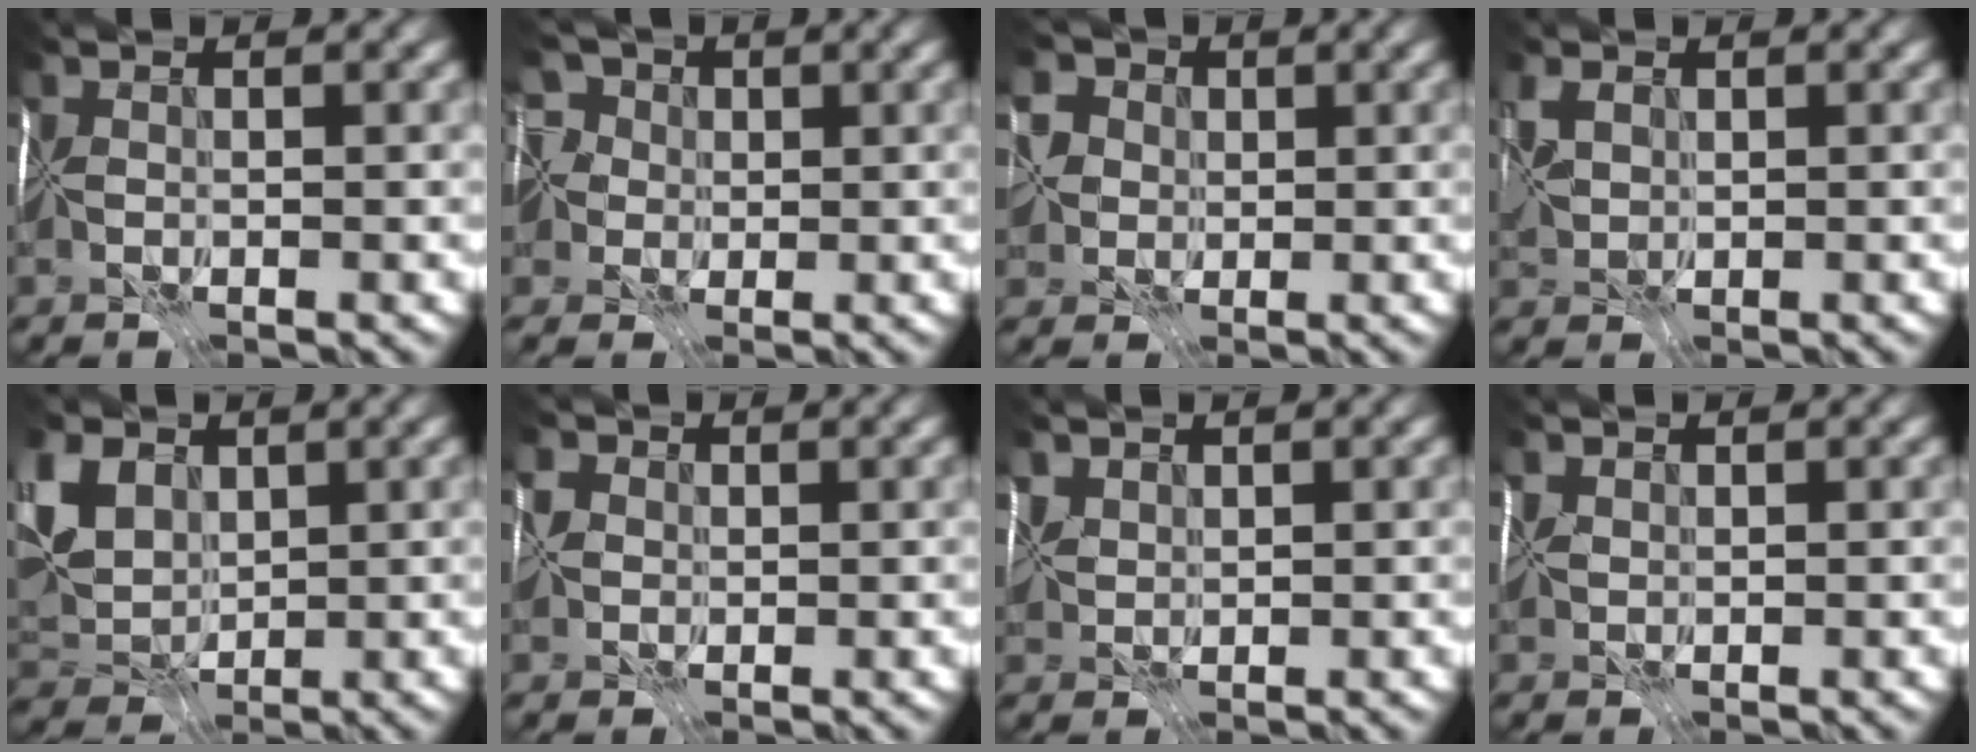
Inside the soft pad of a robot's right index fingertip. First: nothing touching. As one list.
[{"total": 5.8, "force": [2.3, 4.5, 2.9], "torque": [-0.034, 0.023, 0.009]}, {"total": 6.1, "force": [2.1, 4.9, 3.0], "torque": [-0.051, 0.019, 0.018]}, {"total": 1.6, "force": [1.0, 0.8, 1.0], "torque": [-0.021, 0.000, 0.021]}, {"total": 5.6, "force": [2.3, 3.8, 3.4], "torque": [-0.090, 0.006, 0.046]}, {"total": 1.7, "force": [0.1, 1.5, 0.6], "torque": [-0.011, 0.004, 0.001]}, {"total": 1.3, "force": [1.3, 0.2, -0.1], "torque": [0.005, 0.001, 0.026]}, {"total": 1.1, "force": [0.9, -0.2, -0.5], "torque": [0.016, 0.003, 0.019]}]